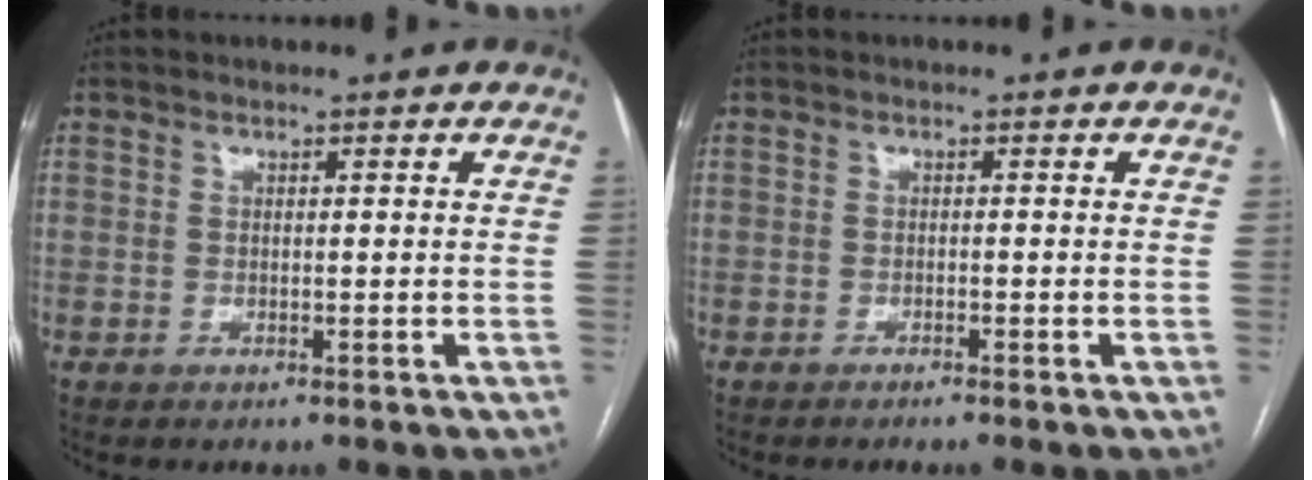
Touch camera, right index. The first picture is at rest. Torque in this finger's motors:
{"motor_torque": [-0.03, 0.11, -0.05, 0.00]}